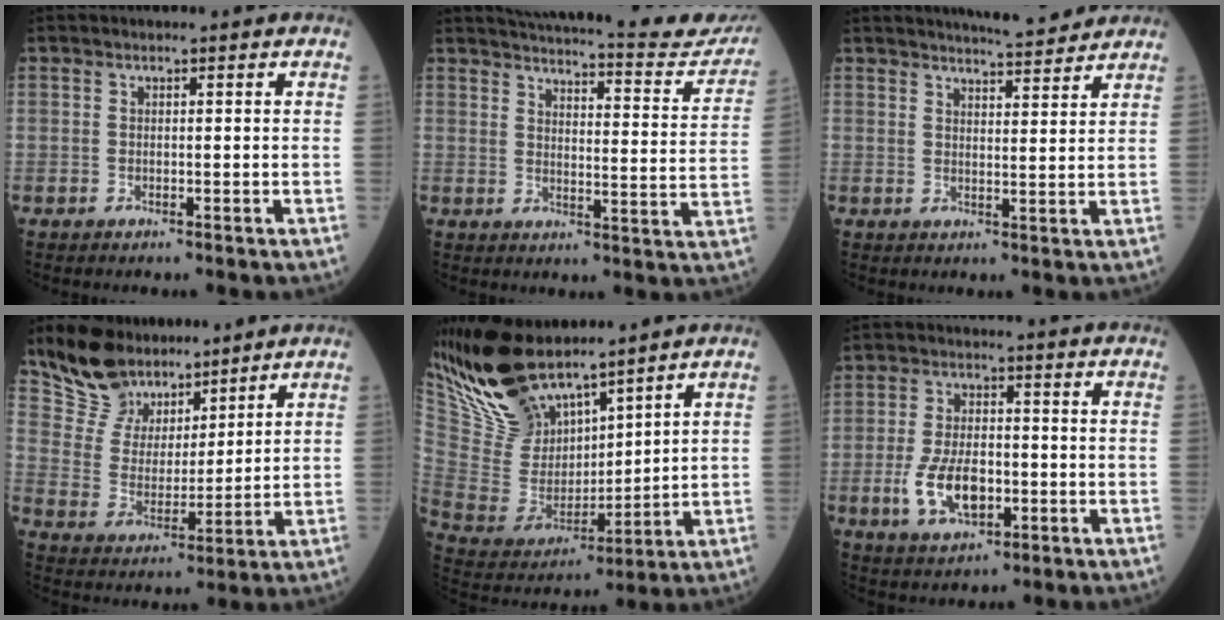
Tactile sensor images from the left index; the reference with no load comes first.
{"total": 21.9, "force": [20.4, 3.1, 7.3], "torque": [-0.092, -0.057, 0.236]}
{"total": 7.2, "force": [6.9, 0.5, 2.0], "torque": [-0.037, 0.005, 0.094]}
{"total": 11.2, "force": [9.5, 5.5, 2.4], "torque": [-0.057, 0.021, 0.187]}
{"total": 15.2, "force": [12.8, 4.9, 6.6], "torque": [-0.155, 0.013, 0.262]}
{"total": 8.6, "force": [-2.5, 4.3, 7.0], "torque": [-0.151, 0.000, -0.040]}